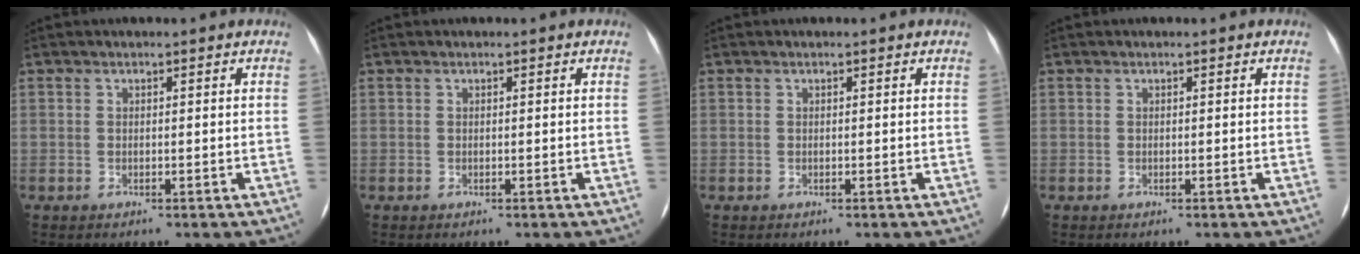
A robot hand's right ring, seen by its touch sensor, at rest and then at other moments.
{"total": 0.0}
{"total": 0.0}
{"total": 0.0}